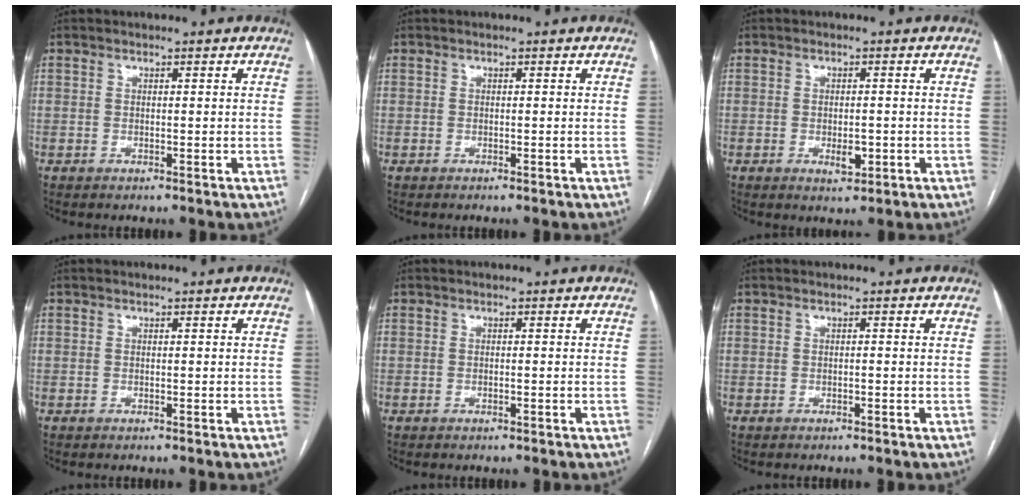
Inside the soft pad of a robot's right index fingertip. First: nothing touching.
{"total": 0.0}
{"total": 2.8, "force": [-0.9, 1.2, 2.3], "torque": [-0.041, -0.002, -0.008]}
{"total": 0.0}
{"total": 0.0}
{"total": 0.0}